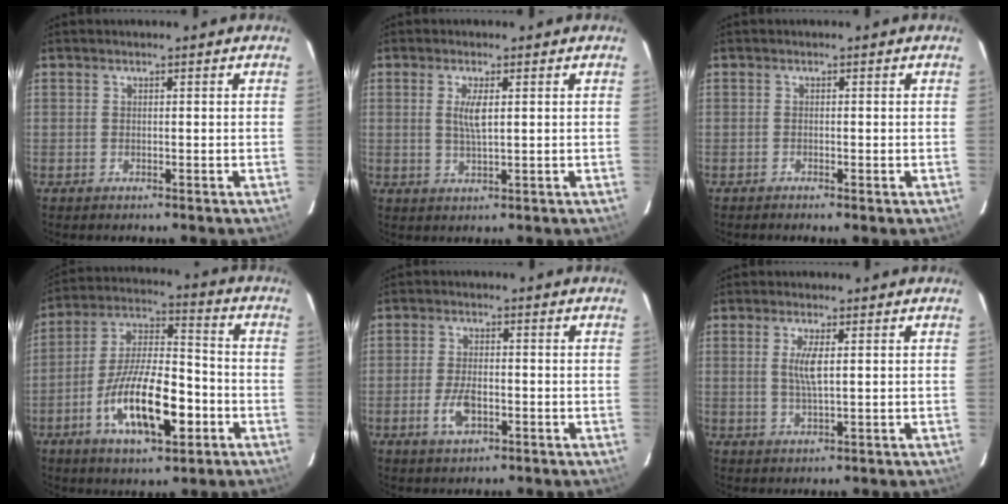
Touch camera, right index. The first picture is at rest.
{"total": 3.6, "force": [0.8, 0.8, 3.4], "torque": [-0.066, -0.003, 0.015]}
{"total": 0.6, "force": [-0.3, 0.1, 0.5], "torque": [-0.011, -0.001, -0.007]}
{"total": 17.2, "force": [-6.6, 6.2, 14.7], "torque": [-0.277, 0.001, -0.113]}
{"total": 5.3, "force": [-2.1, 2.5, 4.2], "torque": [-0.091, -0.003, -0.037]}
{"total": 3.9, "force": [0.7, 0.7, 3.8], "torque": [-0.075, -0.004, 0.014]}